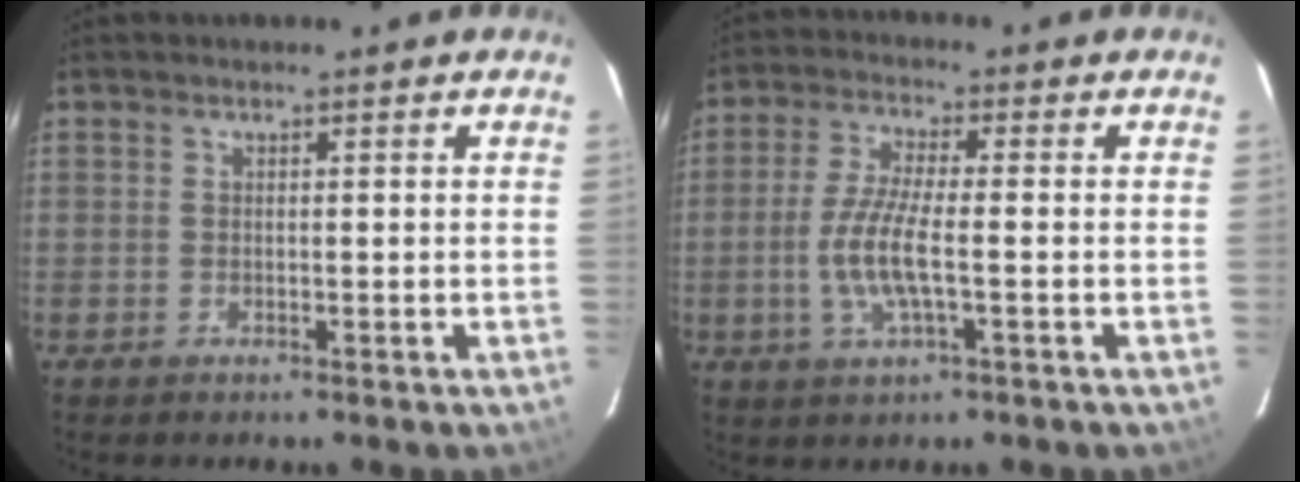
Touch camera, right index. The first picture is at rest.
{"total": 8.2, "force": [-1.7, 1.9, 7.8], "torque": [-0.160, -0.005, -0.038]}